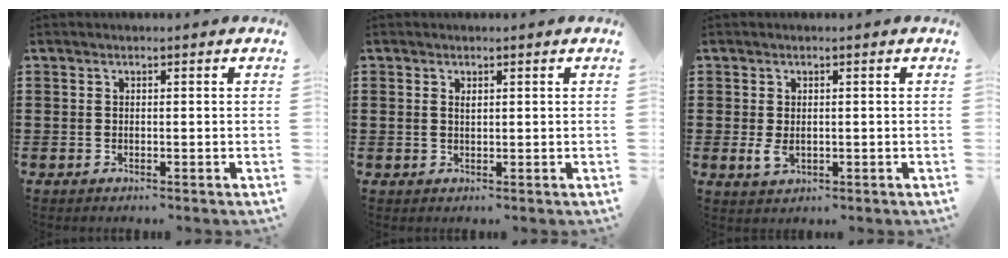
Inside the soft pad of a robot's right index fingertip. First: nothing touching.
{"total": 0.7, "force": [0.4, 0.4, 0.5], "torque": [-0.011, 0.002, 0.008]}
{"total": 2.0, "force": [-0.2, 1.2, 1.7], "torque": [-0.041, -0.003, -0.004]}